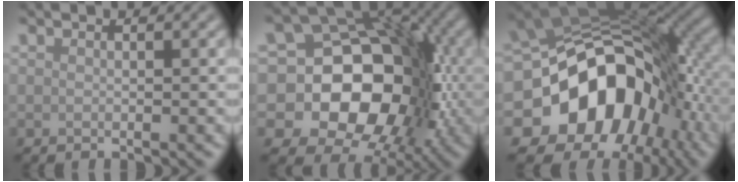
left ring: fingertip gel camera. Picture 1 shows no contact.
{"total": 16.3, "force": [-2.5, 13.2, 9.3], "torque": [-0.110, 0.017, -0.073]}
{"total": 16.9, "force": [-4.1, 12.3, 10.8], "torque": [-0.172, -0.015, -0.062]}